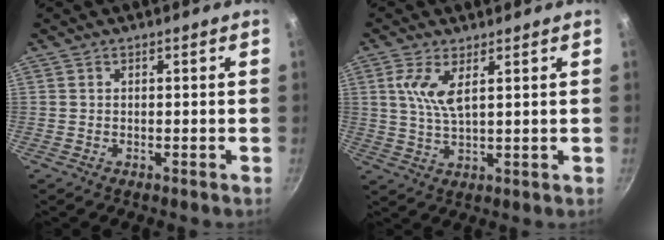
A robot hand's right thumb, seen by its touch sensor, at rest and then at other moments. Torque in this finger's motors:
{"motor_torque": [-0.37, 1.12, 0.51, 0.24, 0.05]}